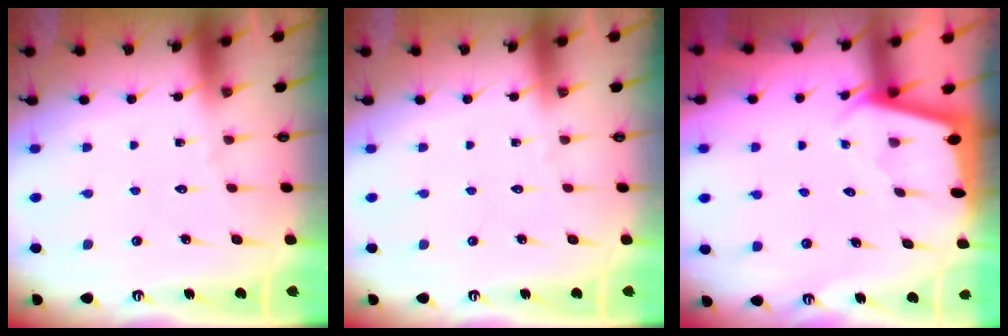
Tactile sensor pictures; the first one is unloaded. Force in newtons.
{"total": 0.0}
{"total": 2.2, "press": 2.2, "slide": 0.2}